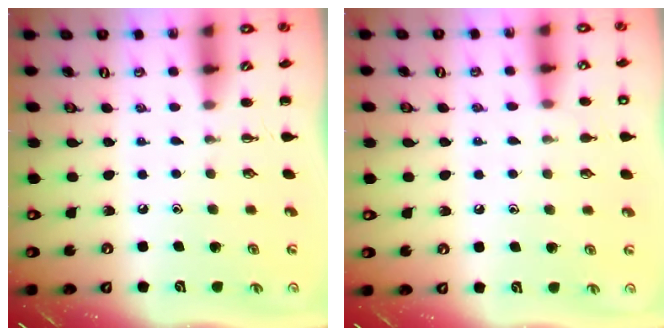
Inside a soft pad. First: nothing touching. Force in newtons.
{"total": 6.8, "press": 6.5, "slide": 2.1}